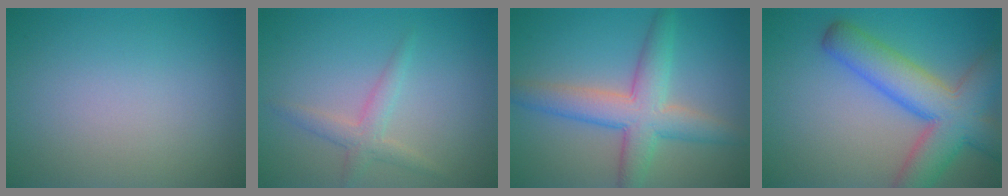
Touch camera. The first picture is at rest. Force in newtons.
{"total": 2.2, "press": 2.1, "slide": 0.1}
{"total": 5.9, "press": 5.9, "slide": 0.1}
{"total": 8.8, "press": 8.8, "slide": 0.4}